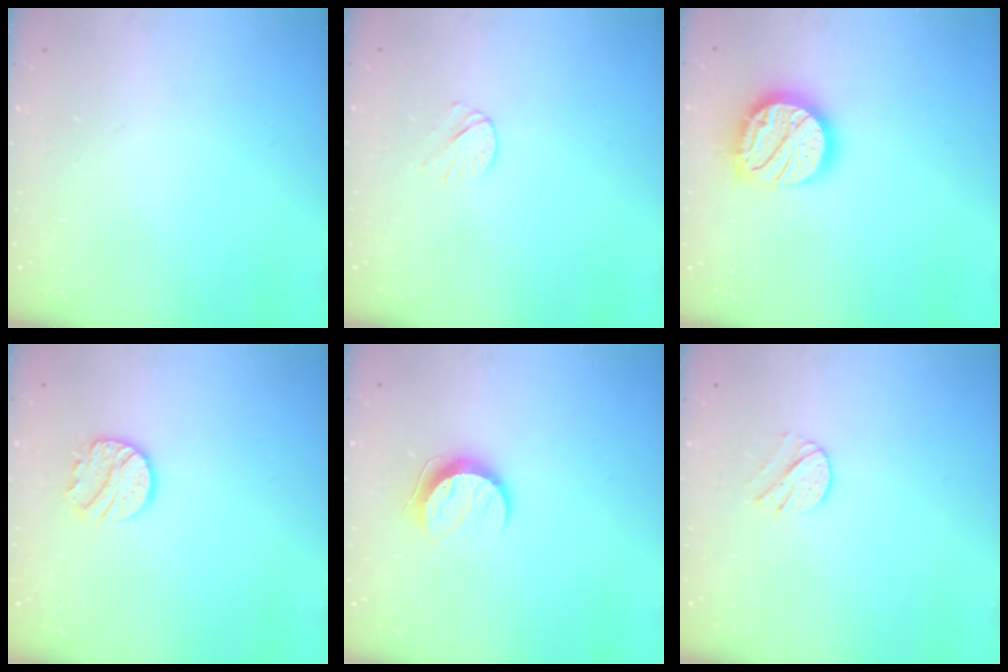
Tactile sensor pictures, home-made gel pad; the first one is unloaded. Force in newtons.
{"total": 4.3, "press": 4.2, "slide": 0.5}
{"total": 18.0, "press": 17.9, "slide": 1.3}
{"total": 10.5, "press": 10.4, "slide": 0.8}
{"total": 9.4, "press": 9.4, "slide": 0.6}
{"total": 7.5, "press": 7.4, "slide": 0.8}